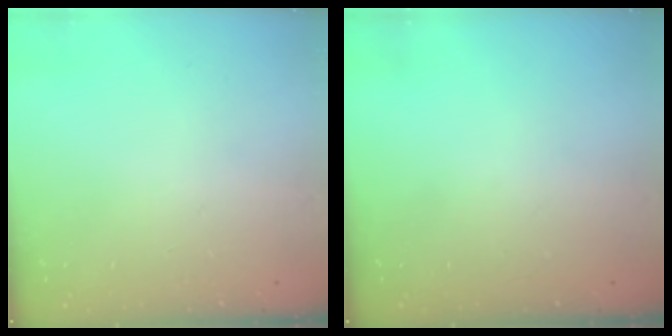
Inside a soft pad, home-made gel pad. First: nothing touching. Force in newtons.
{"total": 0.0}